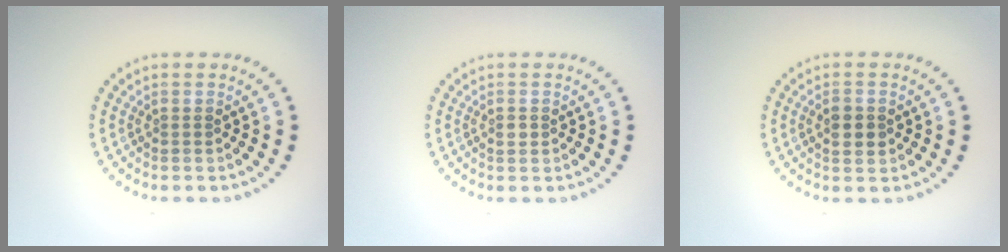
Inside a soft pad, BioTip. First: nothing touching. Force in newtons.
{"total": 0.7, "press": 0.7, "slide": 0.3}
{"total": 2.3, "press": 2.3, "slide": 0.0}